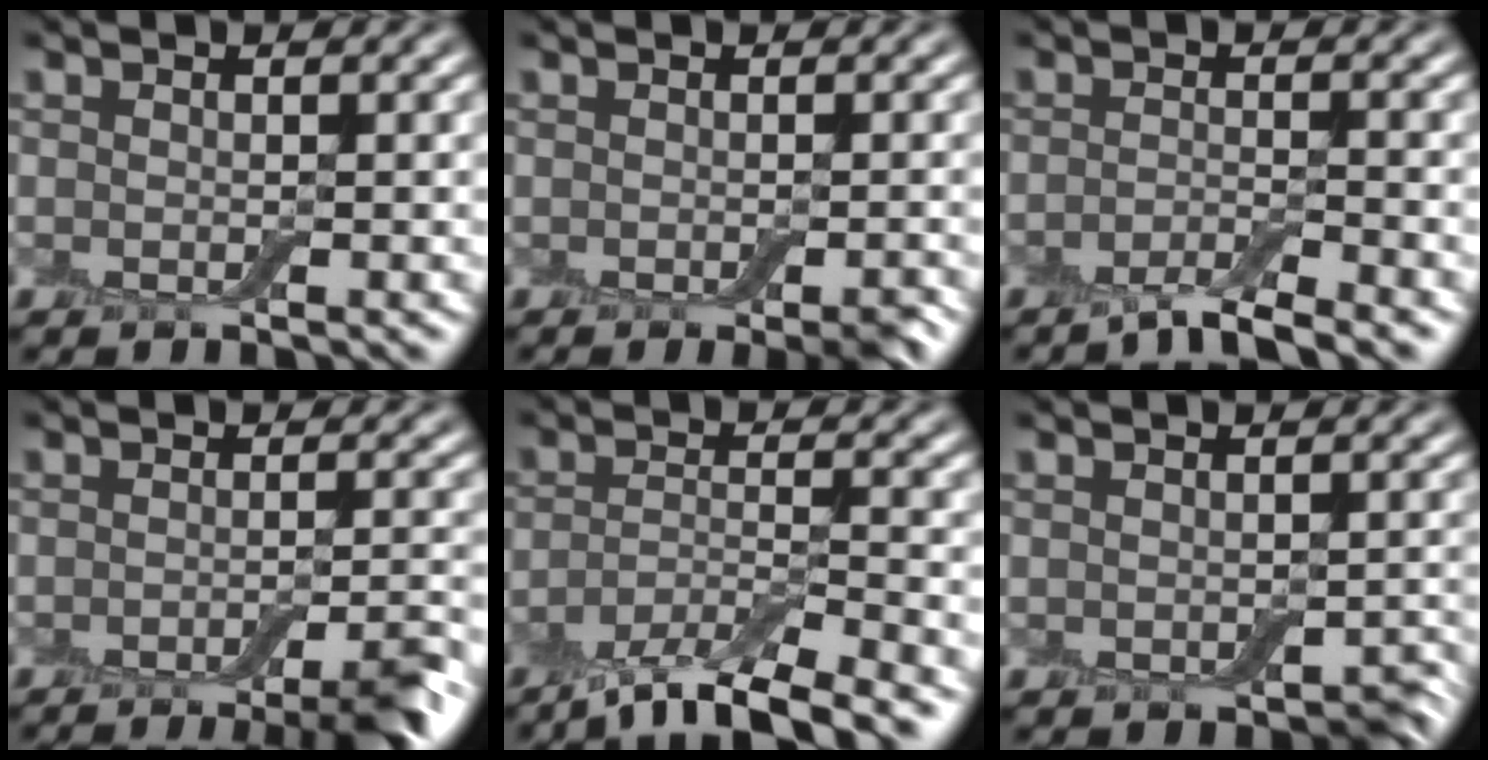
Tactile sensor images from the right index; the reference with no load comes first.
{"total": 2.0, "force": [-1.1, 0.4, 1.6], "torque": [-0.021, -0.003, -0.014]}
{"total": 2.9, "force": [-2.2, 0.4, 1.9], "torque": [-0.029, -0.001, -0.051]}
{"total": 5.5, "force": [-3.6, 1.1, 4.0], "torque": [-0.046, -0.007, -0.051]}
{"total": 6.5, "force": [-4.9, 1.5, 4.0], "torque": [-0.068, -0.007, -0.090]}
{"total": 1.9, "force": [-1.0, 1.2, 1.2], "torque": [-0.019, -0.012, -0.008]}